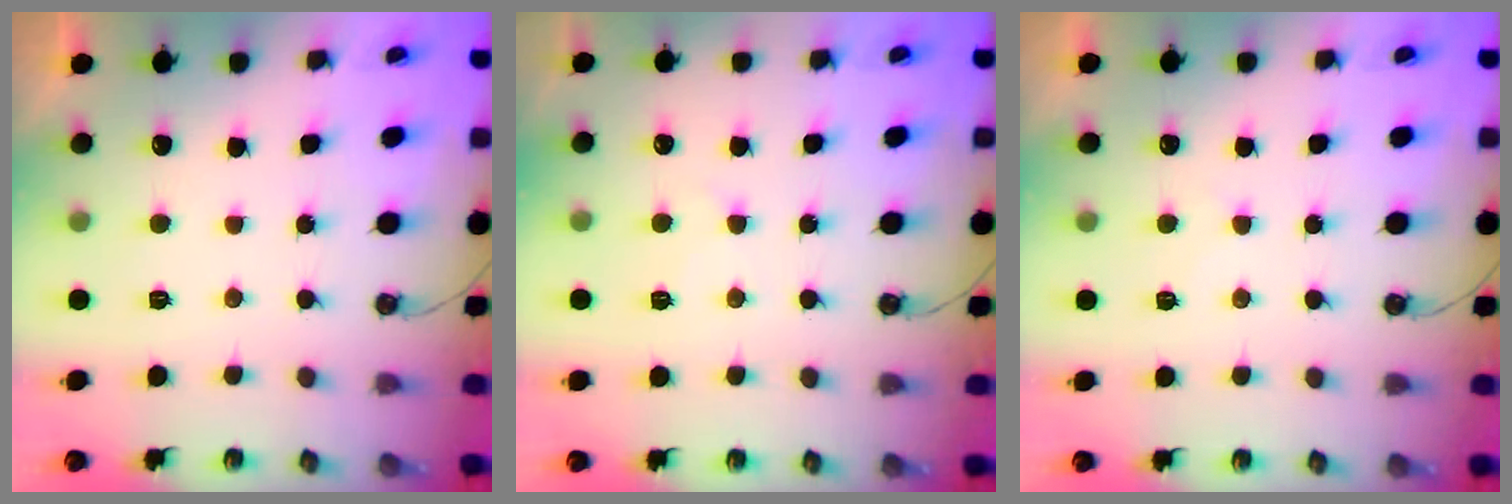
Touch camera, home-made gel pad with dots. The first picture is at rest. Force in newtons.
{"total": 5.9, "press": 5.8, "slide": 0.8}
{"total": 5.4, "press": 5.4, "slide": 0.7}